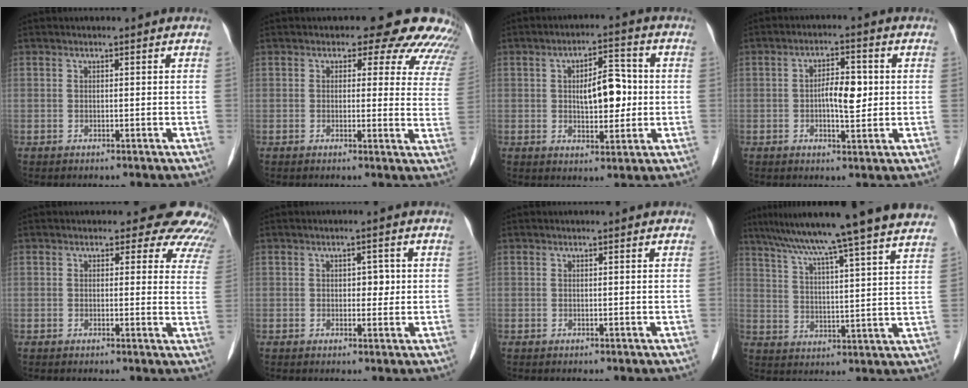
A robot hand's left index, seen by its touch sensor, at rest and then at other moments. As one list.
[{"total": 13.4, "force": [11.6, 5.3, 4.3], "torque": [-0.006, -0.016, 0.089]}, {"total": 7.5, "force": [0.2, 3.2, 6.8], "torque": [-0.107, 0.012, 0.008]}, {"total": 5.3, "force": [0.0, 1.9, 4.9], "torque": [-0.088, 0.006, 0.004]}, {"total": 10.4, "force": [9.4, 3.9, 2.1], "torque": [0.017, -0.018, 0.063]}, {"total": 2.3, "force": [0.1, 1.4, 1.8], "torque": [-0.021, 0.004, 0.005]}, {"total": 0.0}, {"total": 24.2, "force": [20.6, -1.0, 12.7], "torque": [-0.214, -0.006, 0.279]}]